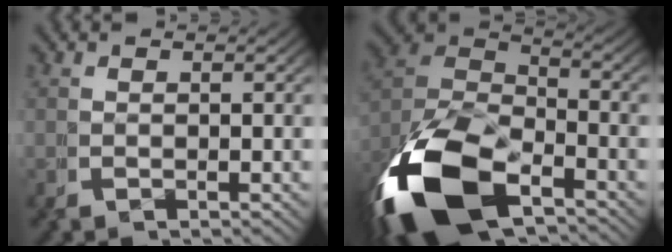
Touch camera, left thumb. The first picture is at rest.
{"total": 13.6, "force": [-4.5, 8.5, 9.6], "torque": [-0.220, -0.042, -0.059]}